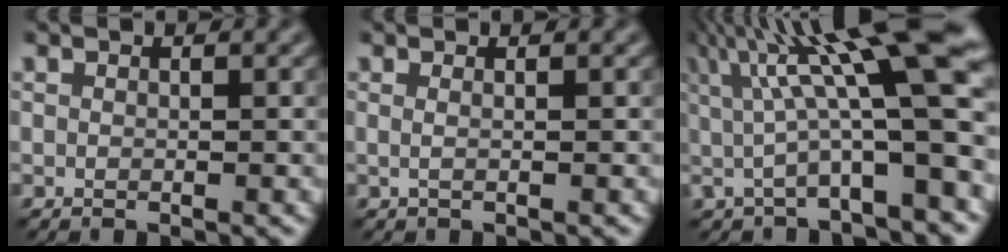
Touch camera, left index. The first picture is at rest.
{"total": 1.0, "force": [0.1, 0.4, 0.9], "torque": [-0.014, -0.003, -0.007]}
{"total": 13.1, "force": [3.6, 2.8, 12.2], "torque": [-0.186, 0.017, 0.063]}